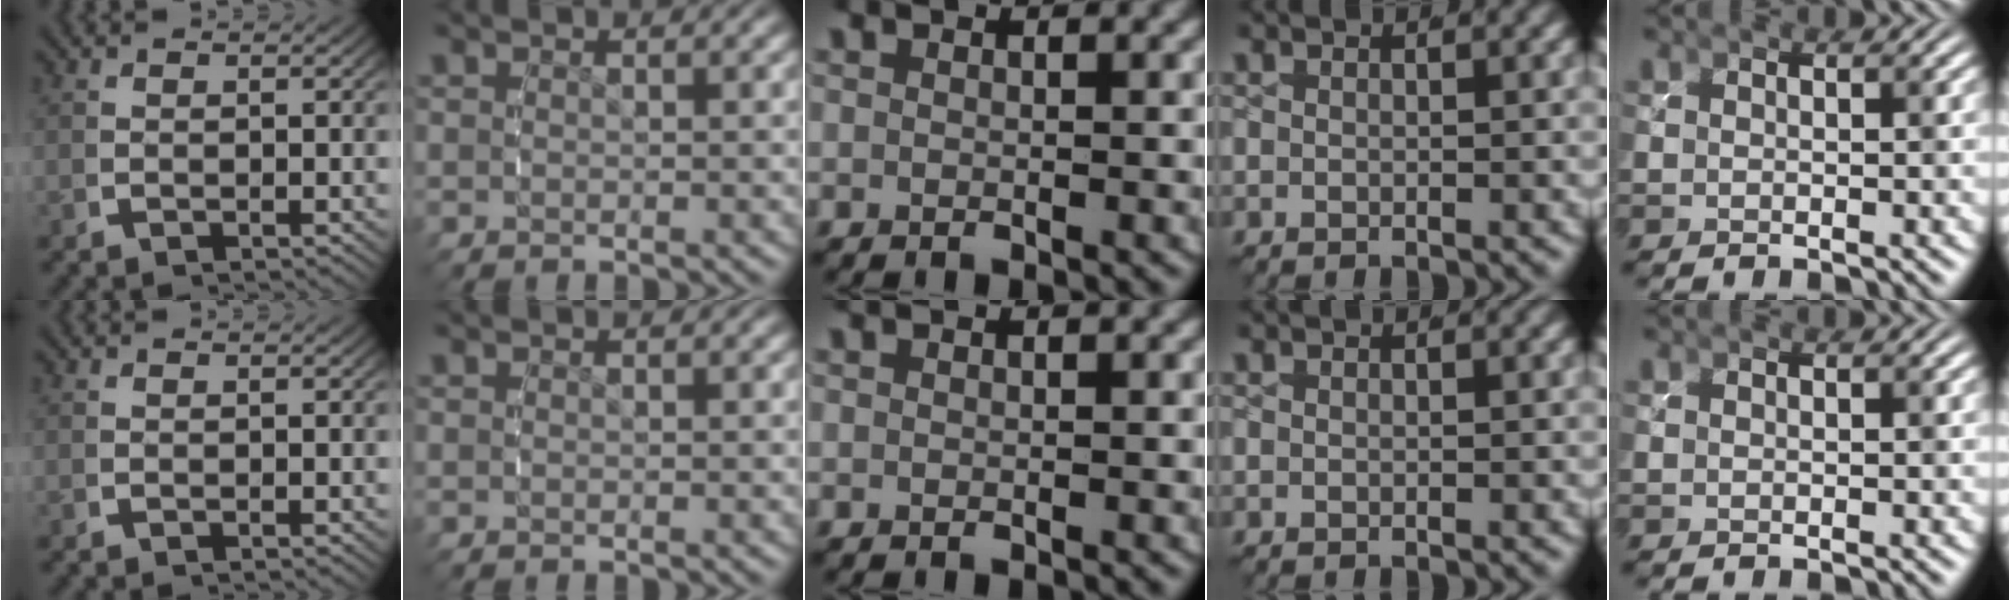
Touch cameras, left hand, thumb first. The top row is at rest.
{}